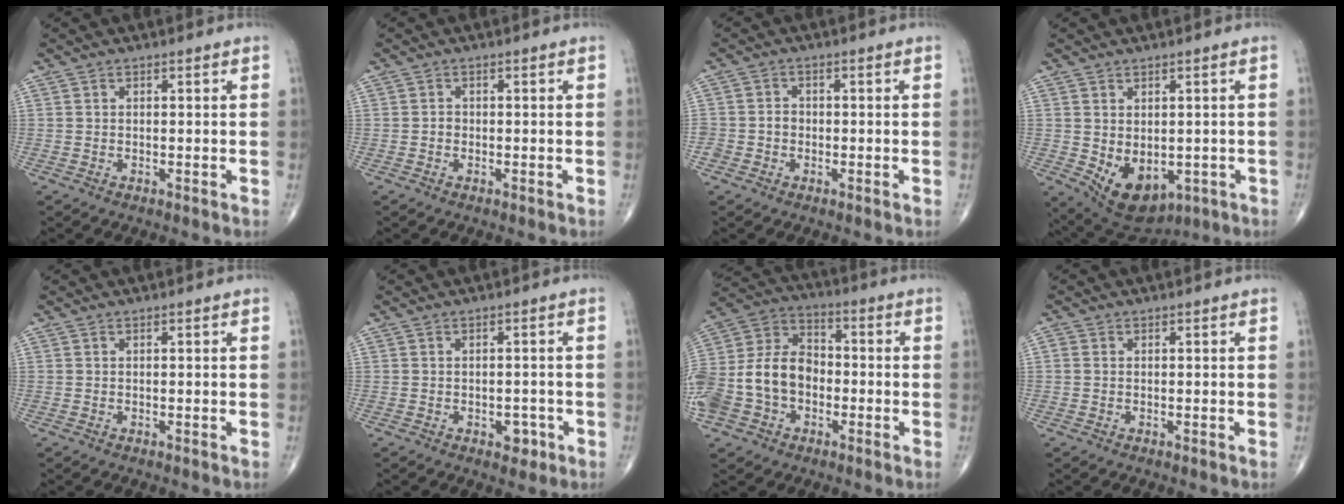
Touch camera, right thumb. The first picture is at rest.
{"total": 0.9, "force": [-0.3, 0.8, 0.4], "torque": [-0.001, 0.004, -0.007]}
{"total": 3.3, "force": [-1.1, 3.0, 0.8], "torque": [0.001, 0.015, -0.025]}
{"total": 10.1, "force": [-2.0, 6.6, 7.4], "torque": [-0.098, -0.008, -0.005]}
{"total": 0.0}
{"total": 3.0, "force": [-1.3, 1.9, 1.8], "torque": [-0.009, 0.006, -0.013]}
{"total": 17.4, "force": [-4.1, 13.1, 10.7], "torque": [-0.223, 0.048, -0.077]}
{"total": 0.8, "force": [0.0, 0.7, 0.4], "torque": [-0.006, 0.001, 0.000]}